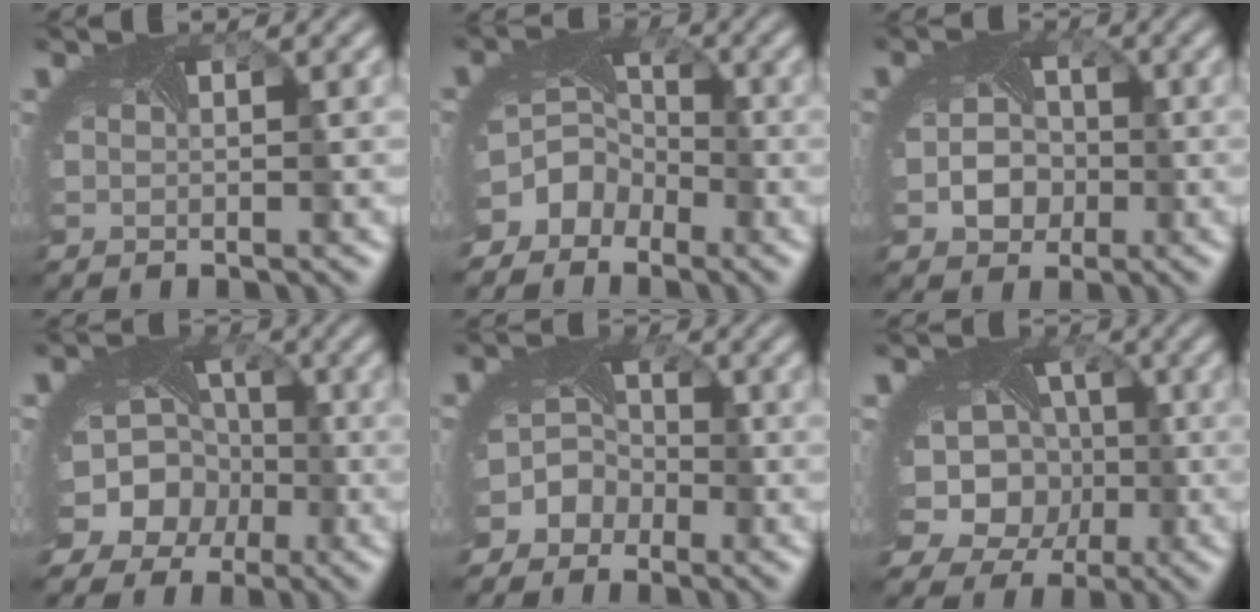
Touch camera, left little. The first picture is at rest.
{"total": 7.4, "force": [-4.2, 5.8, 2.0], "torque": [-0.036, -0.011, -0.070]}
{"total": 4.1, "force": [-1.0, 3.4, 2.0], "torque": [-0.021, -0.004, -0.011]}
{"total": 13.5, "force": [-4.6, 11.4, 5.4], "torque": [-0.117, -0.021, -0.094]}
{"total": 7.3, "force": [-3.3, 6.2, 2.0], "torque": [-0.029, -0.005, -0.071]}
{"total": 12.8, "force": [-0.7, 10.8, 6.9], "torque": [-0.137, 0.004, -0.034]}